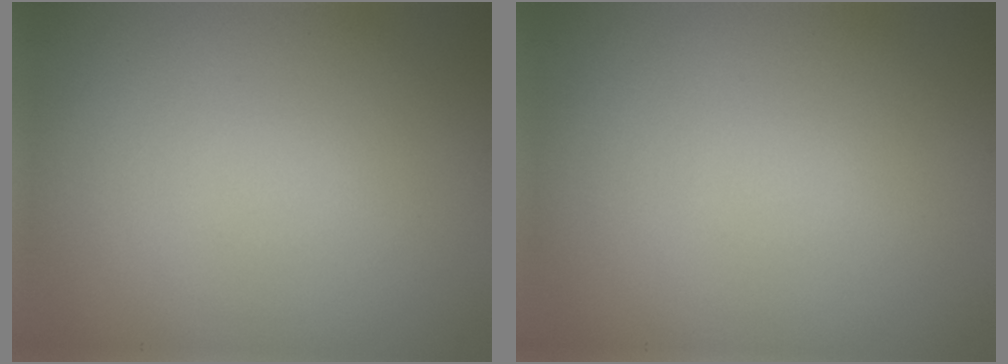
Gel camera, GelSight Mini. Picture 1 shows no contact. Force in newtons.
{"total": 0.0}